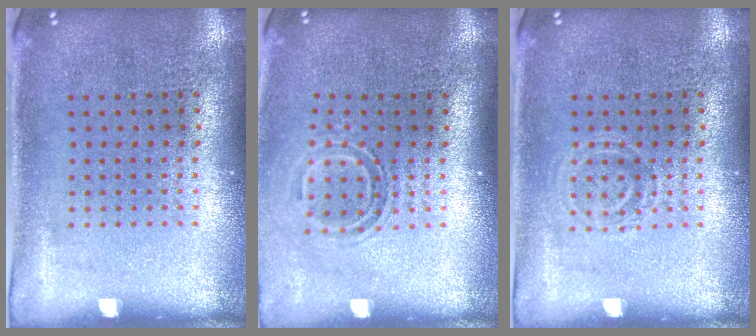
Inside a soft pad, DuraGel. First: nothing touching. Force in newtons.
{"total": 1.6, "press": 1.1, "slide": 1.2}
{"total": 1.2, "press": 1.2, "slide": 0.3}